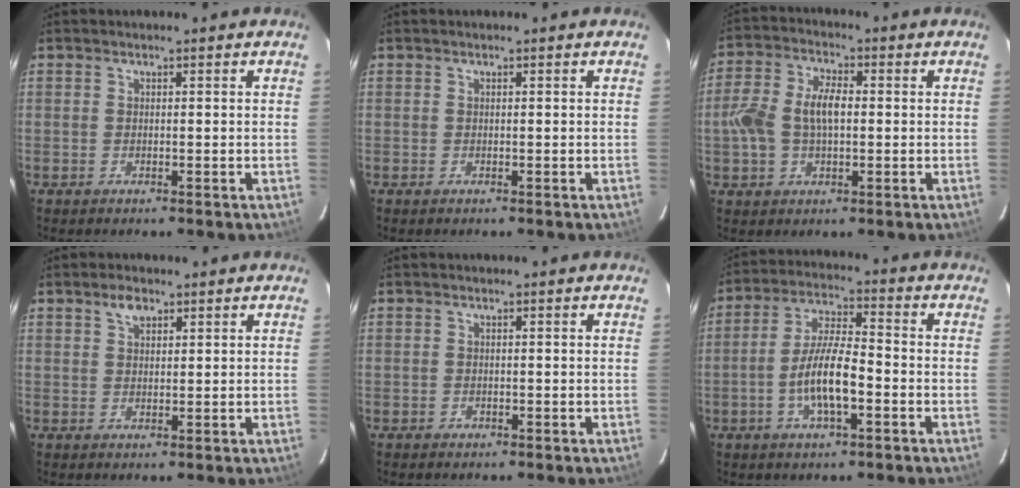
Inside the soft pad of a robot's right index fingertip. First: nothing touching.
{"total": 0.0}
{"total": 9.3, "force": [-0.2, 5.4, 7.5], "torque": [-0.156, 0.016, -0.003]}
{"total": 2.8, "force": [1.7, 1.5, 1.6], "torque": [-0.028, 0.008, 0.031]}
{"total": 0.8, "force": [-0.4, 0.7, 0.1], "torque": [0.001, 0.002, -0.004]}
{"total": 10.3, "force": [-3.3, 2.7, 9.4], "torque": [-0.188, 0.003, -0.061]}